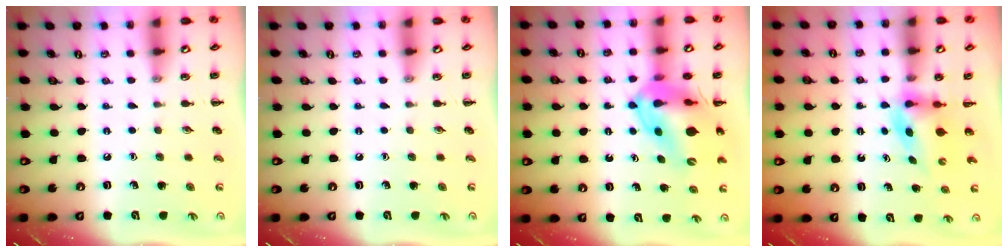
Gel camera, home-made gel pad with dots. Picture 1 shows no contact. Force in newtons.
{"total": 0.0}
{"total": 16.3, "press": 15.6, "slide": 4.7}
{"total": 3.6, "press": 3.5, "slide": 0.5}